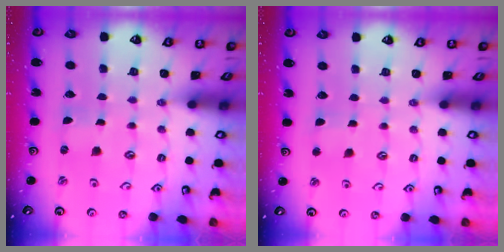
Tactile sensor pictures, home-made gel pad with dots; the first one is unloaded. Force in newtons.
{"total": 2.3, "press": 2.3, "slide": 0.4}